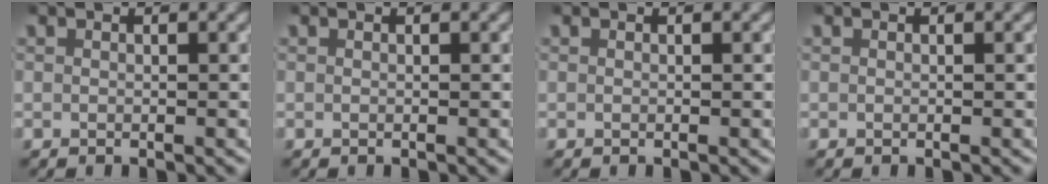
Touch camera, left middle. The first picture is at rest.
{"total": 0.0}
{"total": 0.0}
{"total": 0.0}